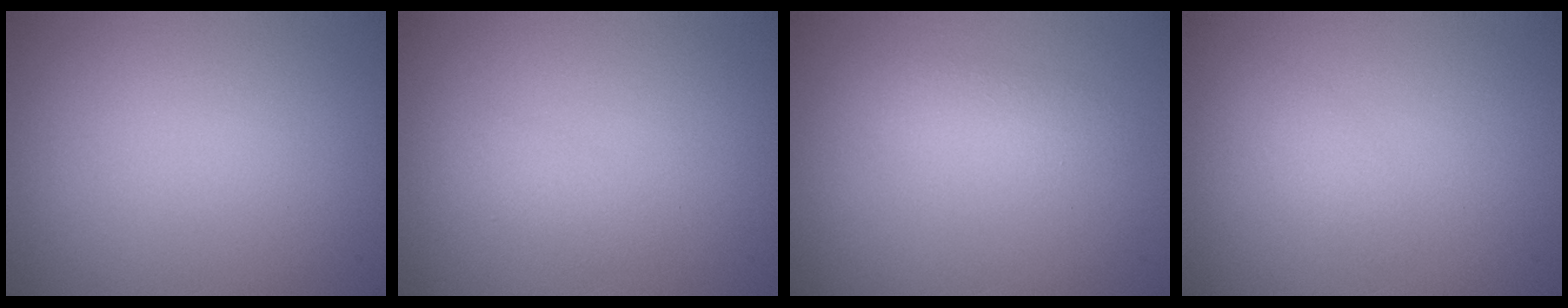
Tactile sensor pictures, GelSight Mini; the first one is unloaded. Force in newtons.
{"total": 1.2, "press": 1.2, "slide": 0.0}
{"total": 1.5, "press": 1.5, "slide": 0.1}
{"total": 1.1, "press": 1.1, "slide": 0.0}